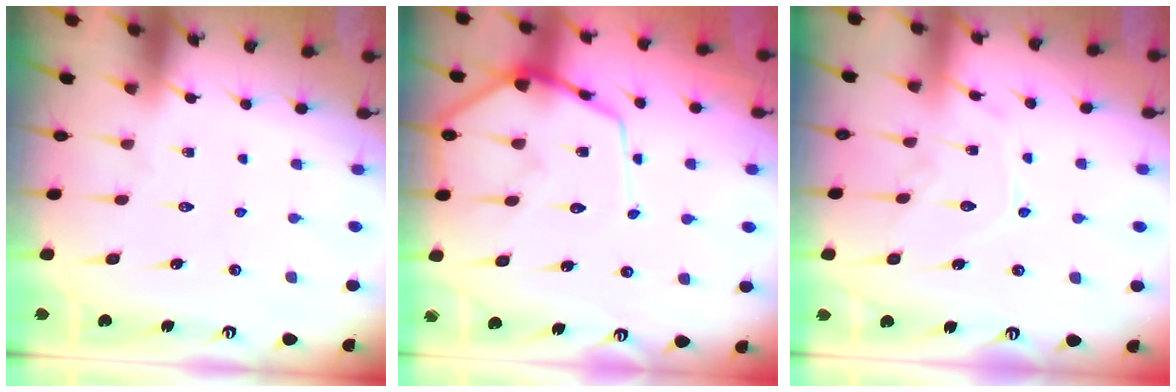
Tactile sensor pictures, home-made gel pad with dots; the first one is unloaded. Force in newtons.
{"total": 10.6, "press": 10.6, "slide": 1.0}
{"total": 9.0, "press": 9.0, "slide": 0.1}